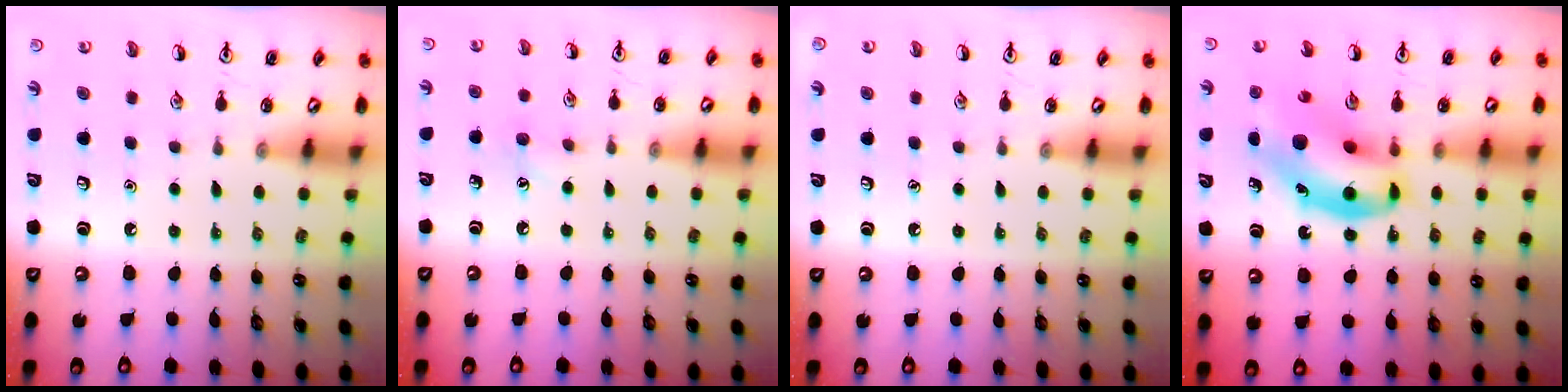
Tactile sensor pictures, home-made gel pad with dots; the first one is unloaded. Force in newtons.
{"total": 4.4, "press": 4.2, "slide": 1.3}
{"total": 0.0}
{"total": 13.3, "press": 12.8, "slide": 3.8}